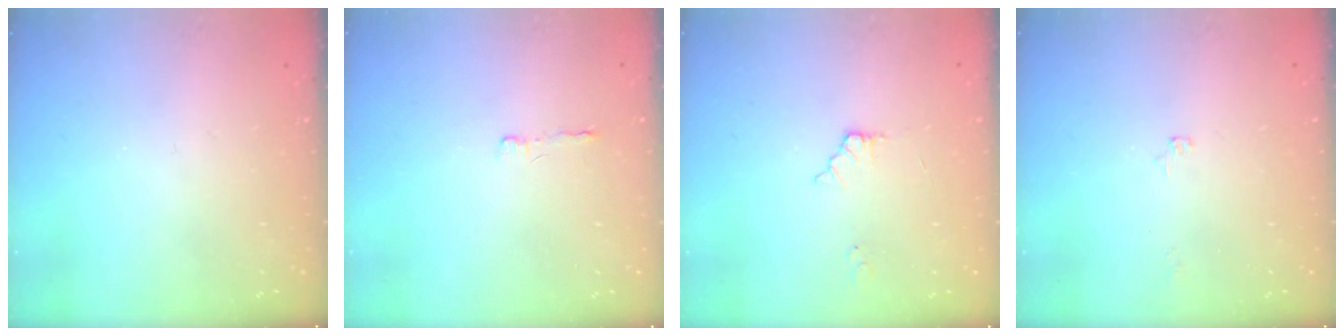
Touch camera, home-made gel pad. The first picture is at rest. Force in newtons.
{"total": 2.0, "press": 2.0, "slide": 0.5}
{"total": 3.7, "press": 3.7, "slide": 0.4}
{"total": 4.4, "press": 3.6, "slide": 2.5}